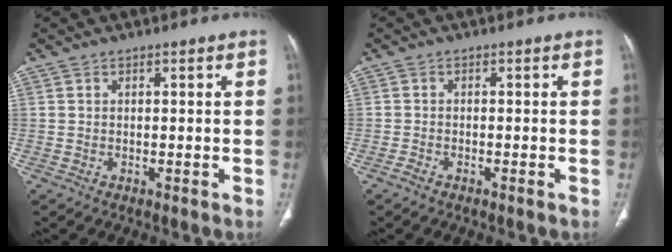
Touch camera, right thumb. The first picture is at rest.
{"total": 1.2, "force": [-0.9, 0.3, 0.7], "torque": [-0.022, 0.004, -0.018]}